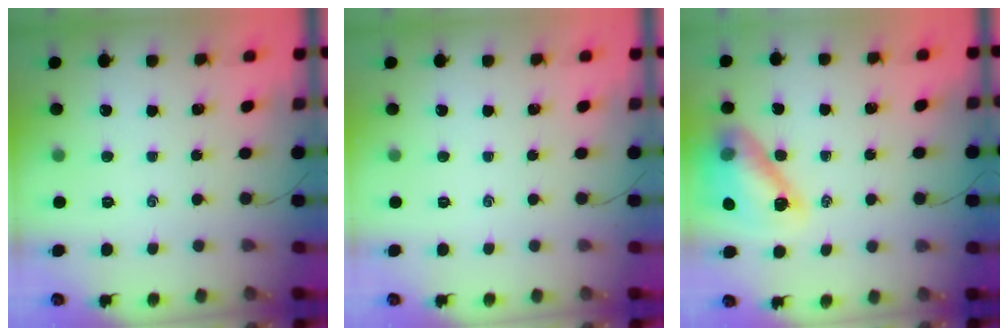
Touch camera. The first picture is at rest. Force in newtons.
{"total": 0.0}
{"total": 13.3, "press": 12.8, "slide": 3.8}